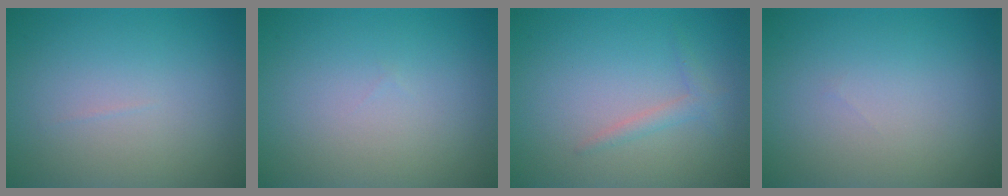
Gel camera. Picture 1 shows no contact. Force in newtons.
{"total": 0.0}
{"total": 1.3, "press": 1.3, "slide": 0.1}
{"total": 0.0}